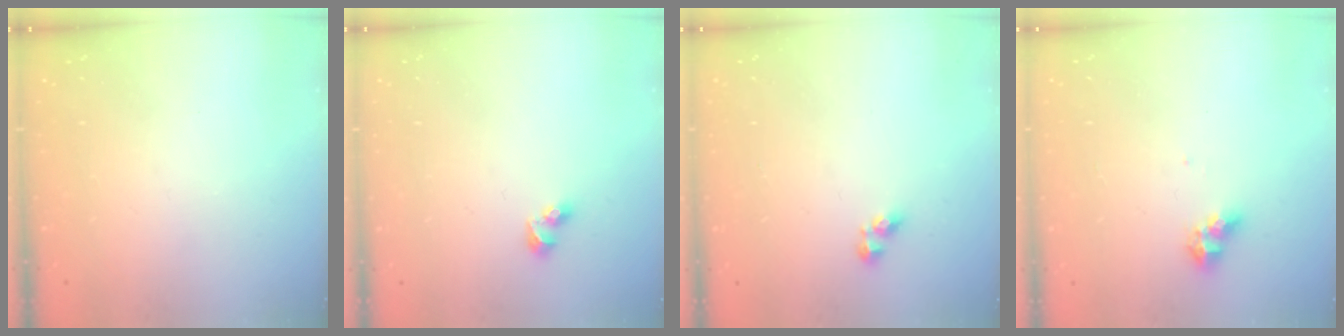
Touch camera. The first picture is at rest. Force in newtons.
{"total": 3.6, "press": 3.5, "slide": 0.7}
{"total": 4.1, "press": 4.0, "slide": 0.6}
{"total": 6.4, "press": 6.4, "slide": 0.3}